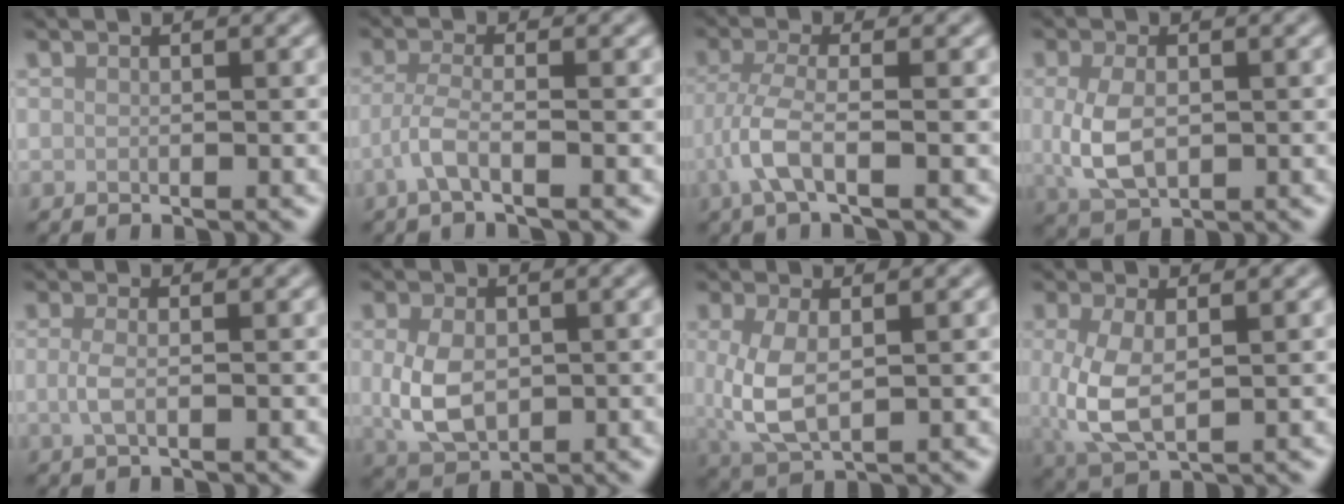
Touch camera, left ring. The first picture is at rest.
{"total": 2.5, "force": [-1.2, 0.5, 2.2], "torque": [-0.045, 0.000, -0.035]}
{"total": 3.7, "force": [-1.4, 0.8, 3.3], "torque": [-0.072, 0.000, -0.037]}
{"total": 4.5, "force": [0.0, 2.6, 3.6], "torque": [-0.085, -0.005, 0.003]}
{"total": 1.7, "force": [-0.1, 0.6, 1.6], "torque": [-0.035, -0.003, -0.005]}
{"total": 4.9, "force": [-0.1, 3.3, 3.6], "torque": [-0.082, -0.006, 0.004]}
{"total": 4.6, "force": [0.2, 2.2, 4.0], "torque": [-0.102, -0.006, 0.009]}
{"total": 5.0, "force": [0.1, 2.4, 4.4], "torque": [-0.108, -0.007, 0.005]}